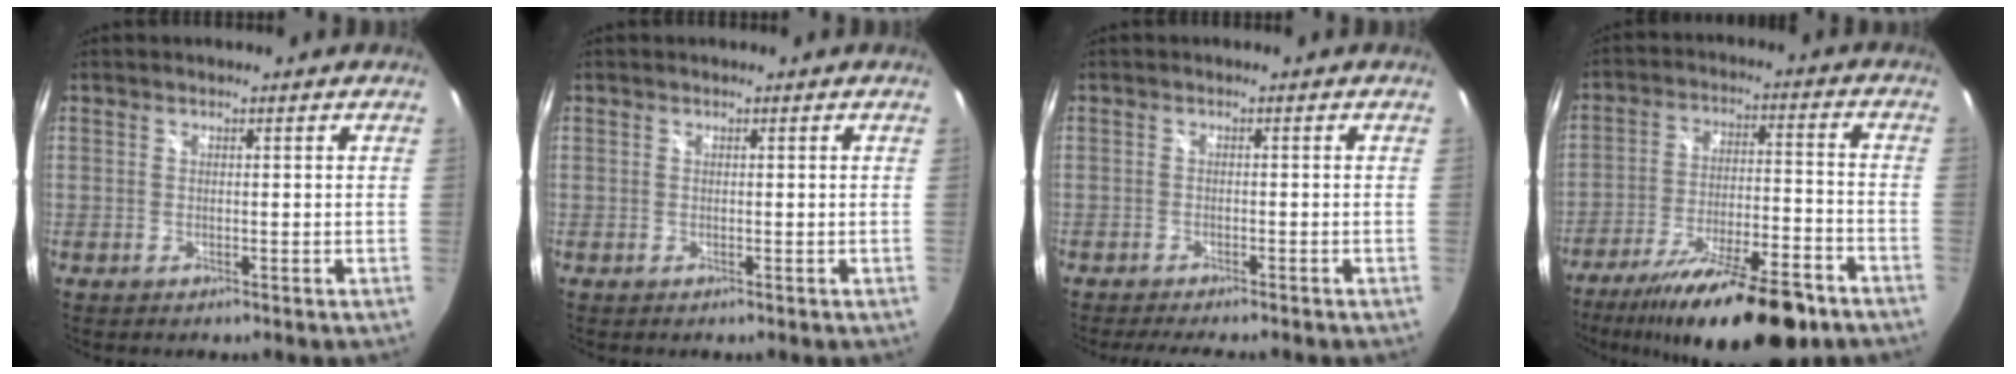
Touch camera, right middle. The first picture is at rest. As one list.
[{"total": 0.0}, {"total": 5.7, "force": [-4.9, 0.9, 2.7], "torque": [-0.057, -0.017, -0.075]}, {"total": 21.6, "force": [-16.2, 5.0, 13.3], "torque": [-0.232, -0.033, -0.247]}]